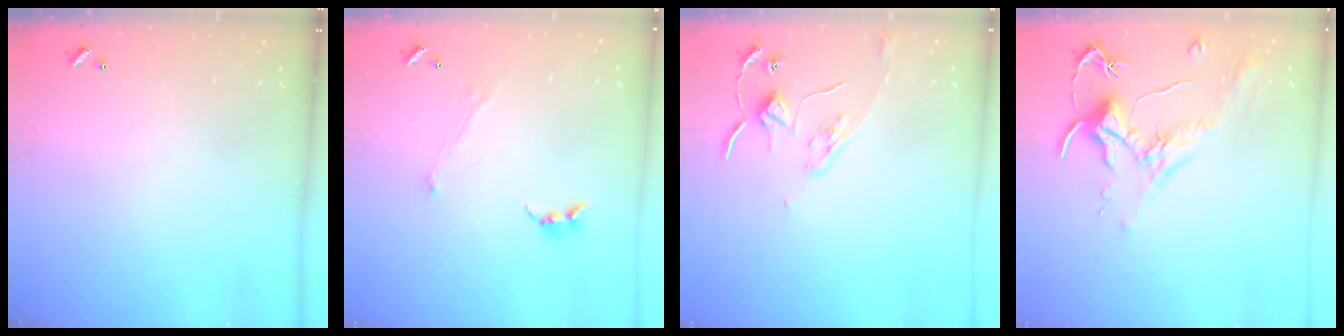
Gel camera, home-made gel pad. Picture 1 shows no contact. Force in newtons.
{"total": 1.3, "press": 1.2, "slide": 0.5}
{"total": 7.8, "press": 7.8, "slide": 0.3}
{"total": 1.8, "press": 1.7, "slide": 0.6}